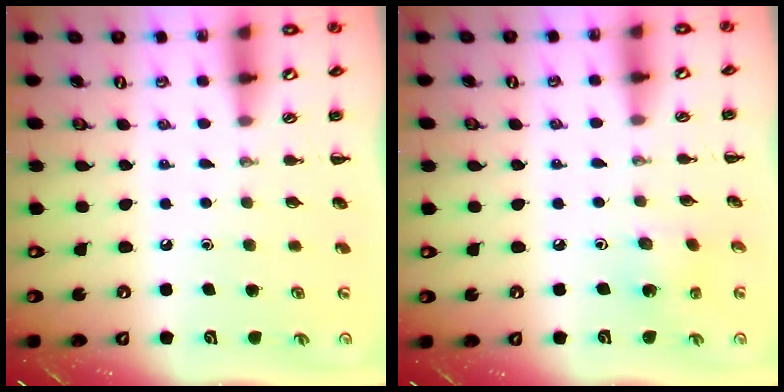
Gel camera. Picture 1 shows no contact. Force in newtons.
{"total": 2.7, "press": 2.6, "slide": 0.7}